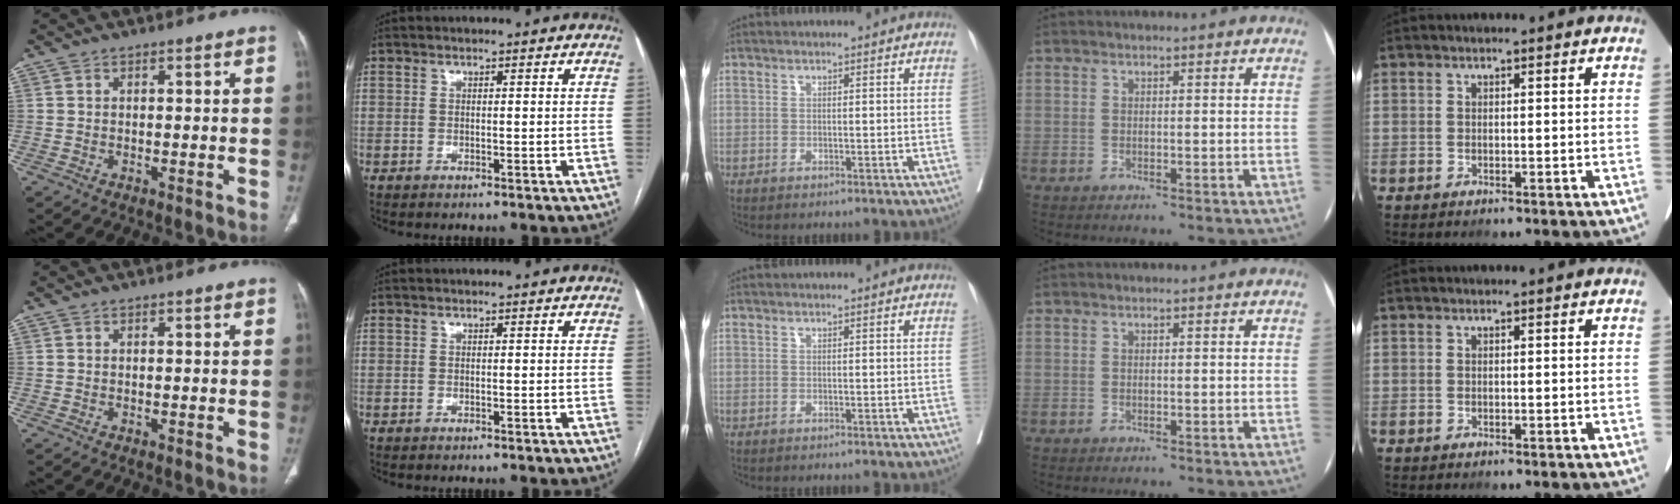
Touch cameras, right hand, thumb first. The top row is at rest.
{}